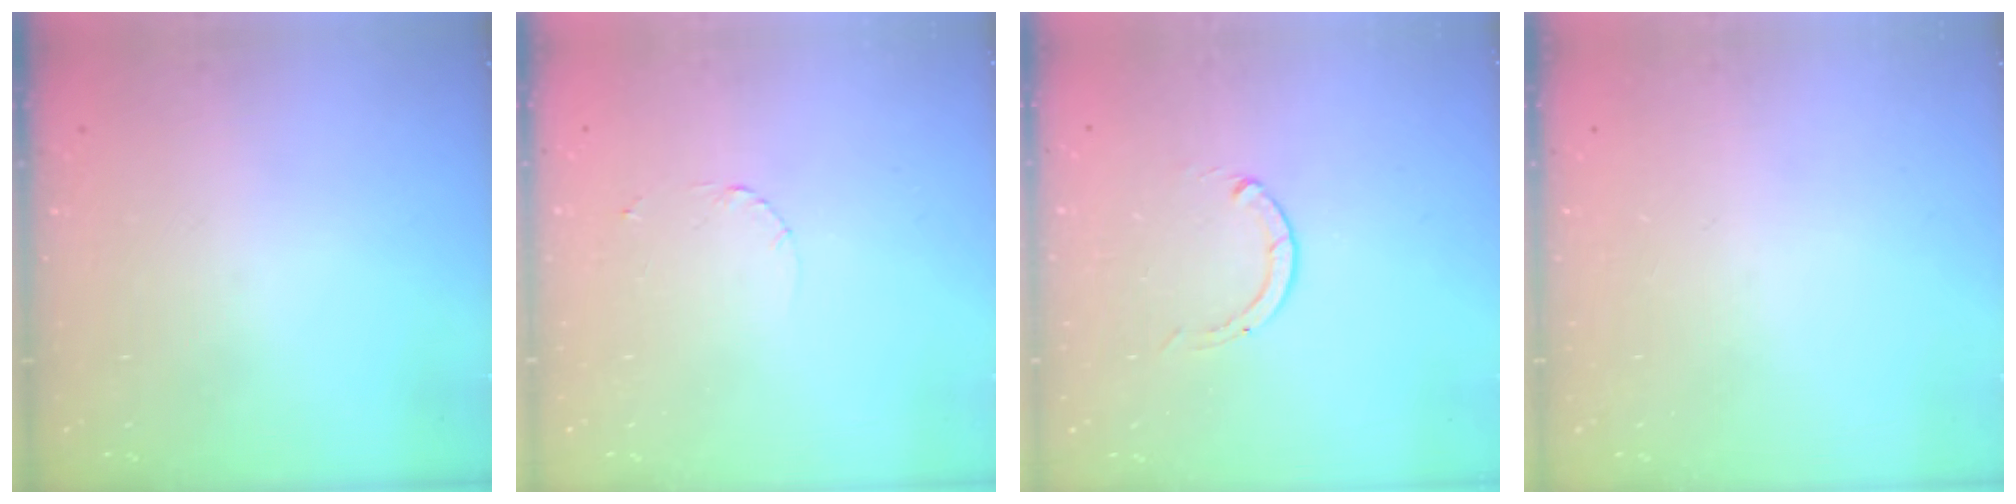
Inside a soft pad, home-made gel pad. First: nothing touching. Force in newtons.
{"total": 1.6, "press": 1.6, "slide": 0.2}
{"total": 0.0}
{"total": 0.0}